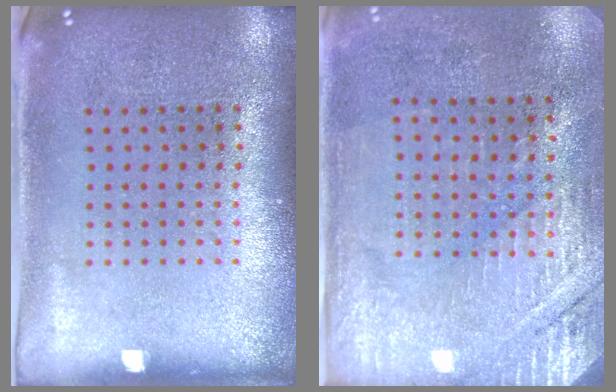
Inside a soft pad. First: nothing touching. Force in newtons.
{"total": 2.9, "press": 2.7, "slide": 1.1}